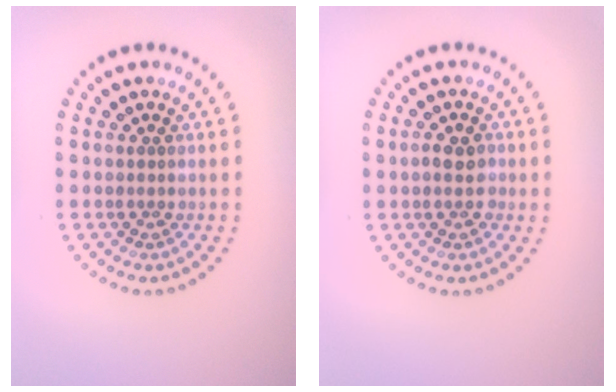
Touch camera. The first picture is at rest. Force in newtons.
{"total": 2.1, "press": 2.0, "slide": 0.5}